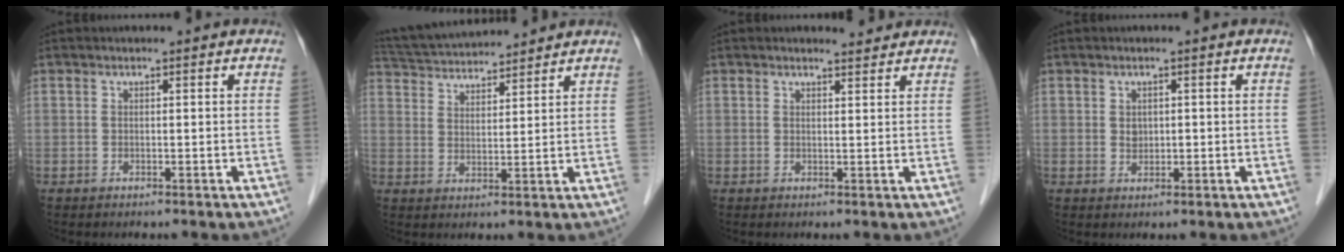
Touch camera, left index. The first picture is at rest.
{"total": 11.5, "force": [10.9, 1.1, 3.5], "torque": [-0.075, 0.031, 0.185]}
{"total": 1.8, "force": [1.8, 0.3, 0.1], "torque": [-0.011, -0.005, 0.024]}
{"total": 1.4, "force": [0.1, 1.2, 0.7], "torque": [-0.014, 0.000, 0.005]}